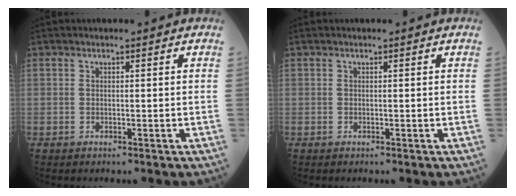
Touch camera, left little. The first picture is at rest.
{"total": 0.0}